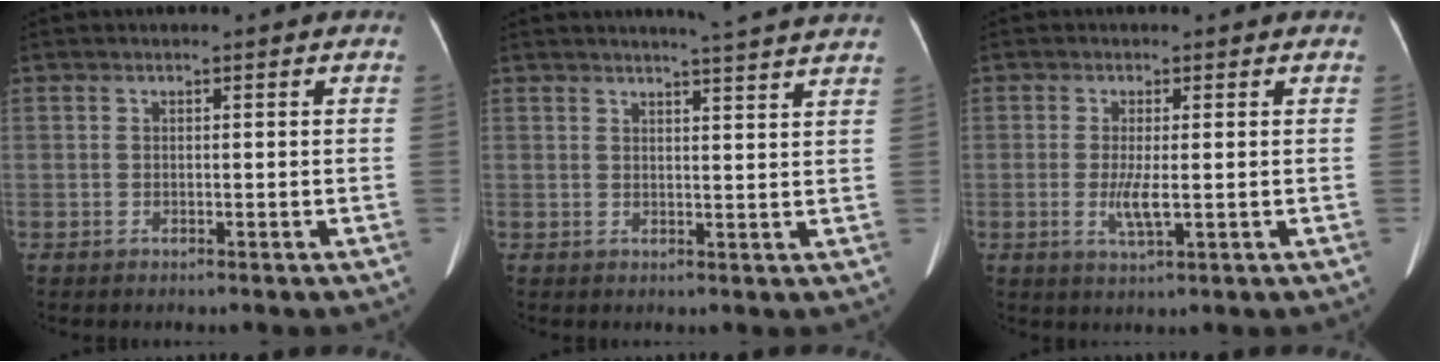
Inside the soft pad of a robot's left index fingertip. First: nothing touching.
{"total": 9.4, "force": [8.7, -0.8, 3.4], "torque": [-0.047, -0.007, 0.087]}
{"total": 3.4, "force": [-0.4, 0.4, 3.3], "torque": [-0.070, -0.009, -0.003]}